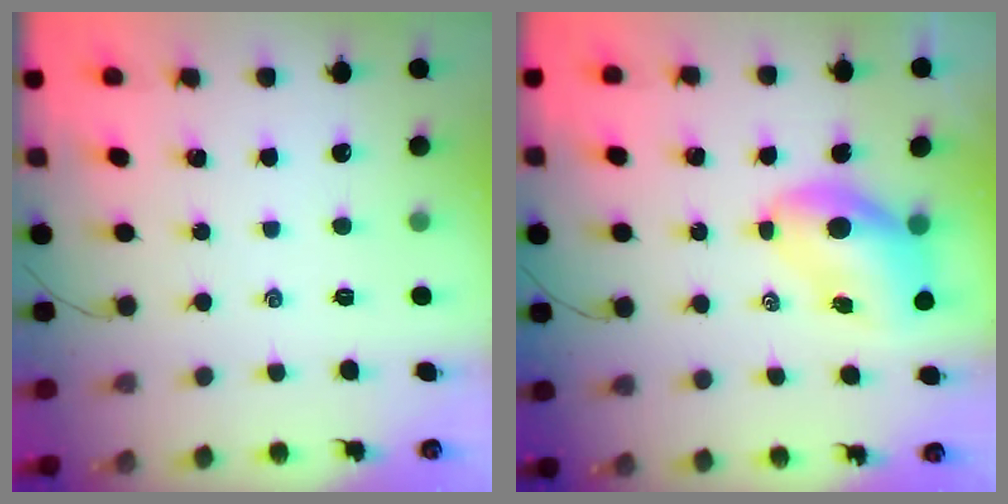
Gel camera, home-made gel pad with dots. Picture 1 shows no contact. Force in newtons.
{"total": 7.5, "press": 7.2, "slide": 2.1}